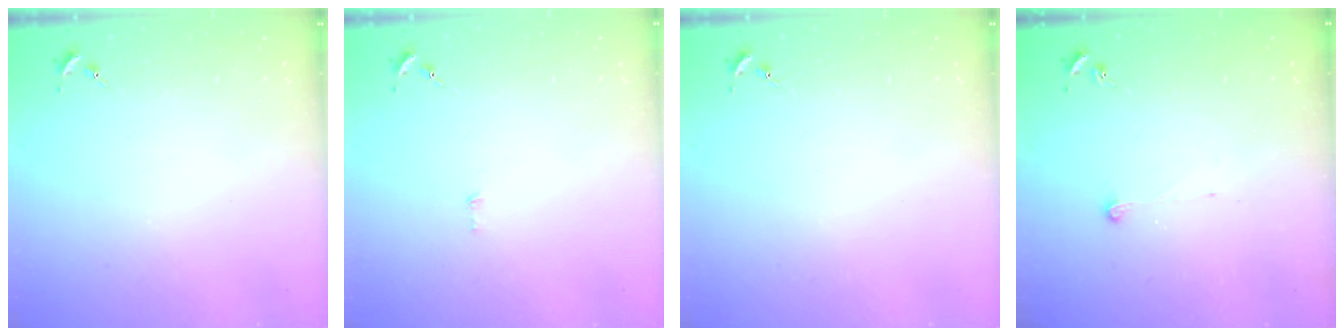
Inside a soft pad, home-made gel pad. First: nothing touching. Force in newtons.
{"total": 2.9, "press": 2.9, "slide": 0.2}
{"total": 0.0}
{"total": 3.6, "press": 3.6, "slide": 0.3}